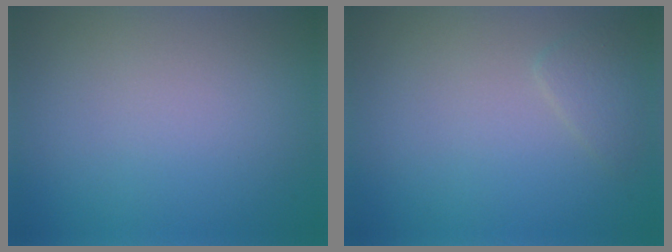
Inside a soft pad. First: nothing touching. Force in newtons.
{"total": 1.3, "press": 1.3, "slide": 0.0}